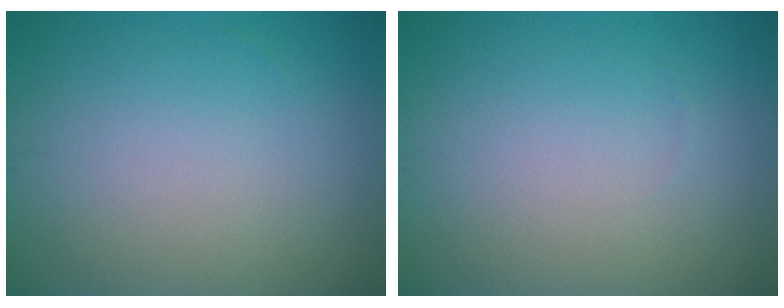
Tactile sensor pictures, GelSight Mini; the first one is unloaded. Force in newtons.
{"total": 0.0}